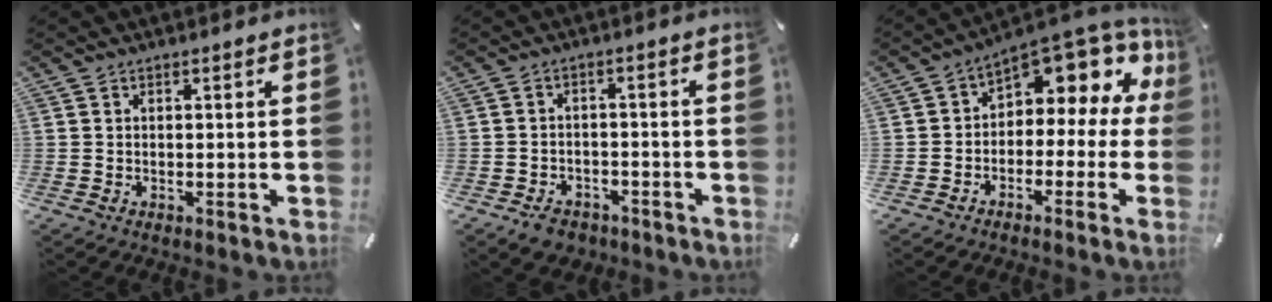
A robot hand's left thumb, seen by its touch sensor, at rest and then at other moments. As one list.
[{"total": 4.2, "force": [-3.0, 2.8, 1.1], "torque": [-0.020, 0.017, -0.055]}, {"total": 8.0, "force": [5.2, 4.5, 4.1], "torque": [-0.060, -0.055, 0.085]}]